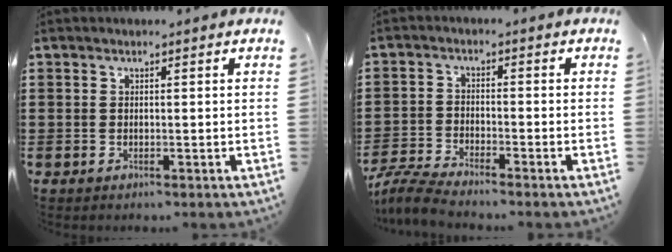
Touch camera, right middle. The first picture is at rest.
{"total": 4.6, "force": [-4.2, 0.0, 1.7], "torque": [-0.060, -0.017, -0.090]}